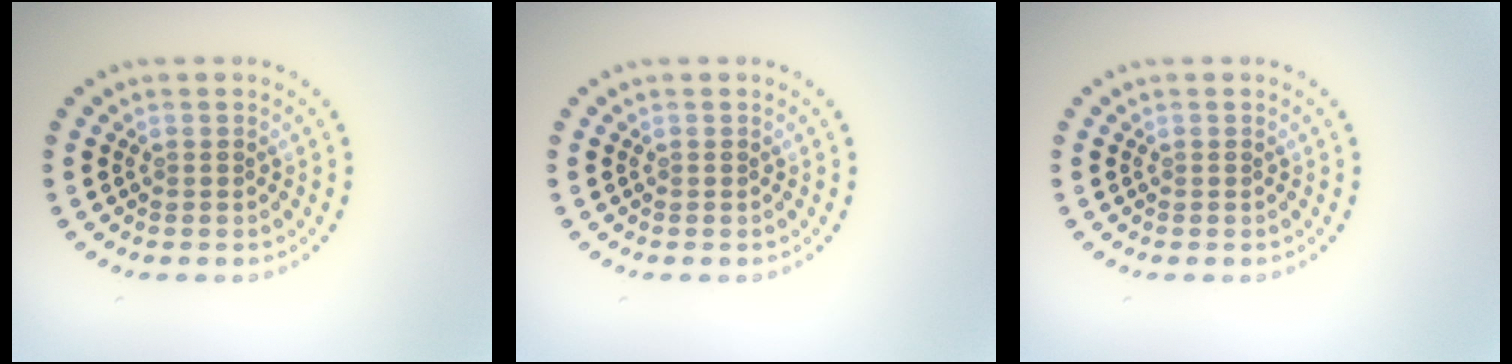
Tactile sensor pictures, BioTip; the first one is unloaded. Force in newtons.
{"total": 0.0}
{"total": 0.0}